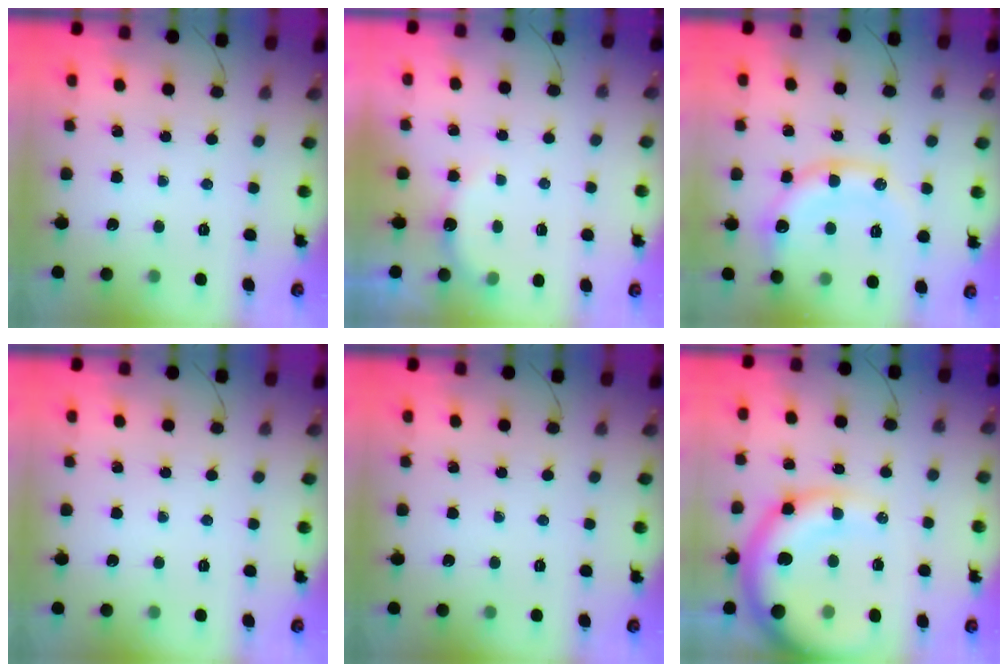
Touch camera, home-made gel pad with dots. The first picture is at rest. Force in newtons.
{"total": 3.8, "press": 3.7, "slide": 0.8}
{"total": 14.0, "press": 13.9, "slide": 1.9}
{"total": 0.0}
{"total": 0.0}
{"total": 15.9, "press": 15.4, "slide": 3.7}